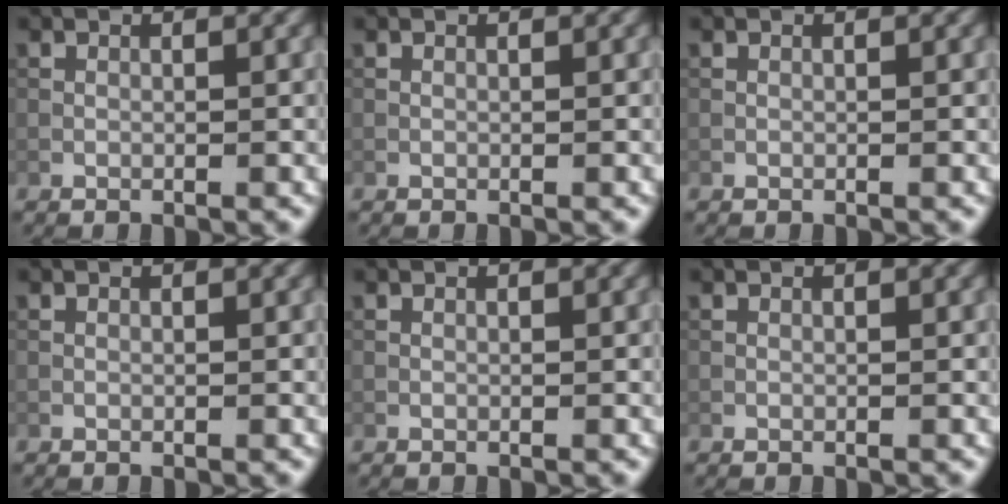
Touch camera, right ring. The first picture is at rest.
{"total": 0.0}
{"total": 0.0}
{"total": 0.0}
{"total": 0.0}
{"total": 0.0}